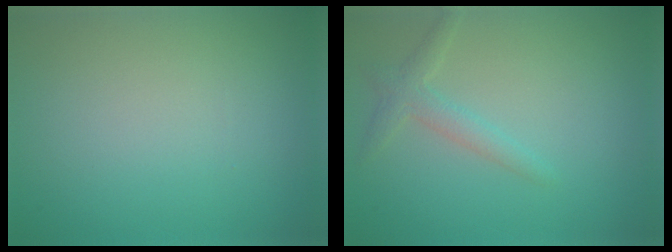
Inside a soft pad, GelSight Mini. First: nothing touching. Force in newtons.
{"total": 1.9, "press": 1.9, "slide": 0.1}